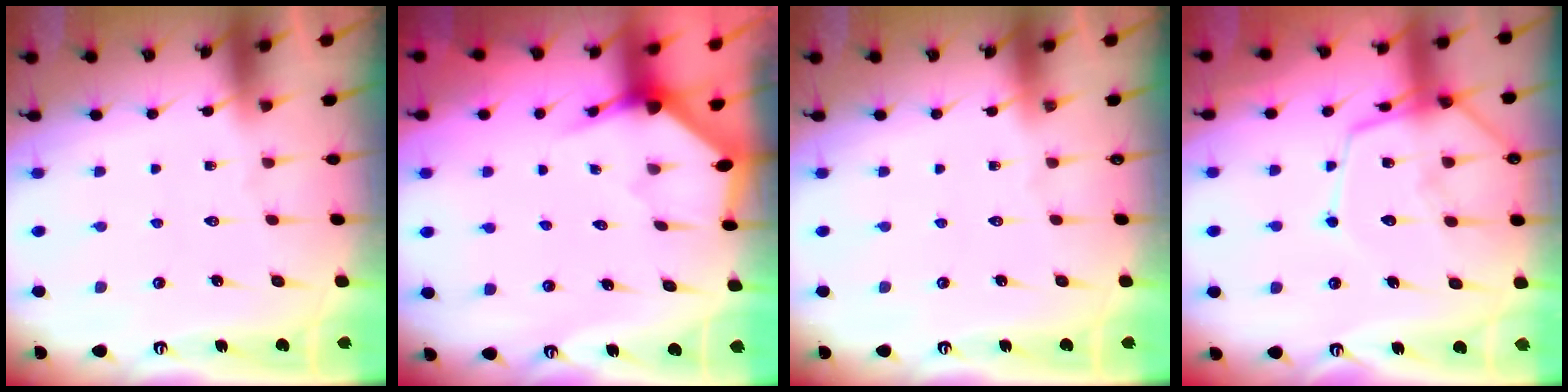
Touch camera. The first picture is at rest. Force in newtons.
{"total": 3.2, "press": 3.2, "slide": 0.3}
{"total": 0.0}
{"total": 12.1, "press": 12.1, "slide": 1.1}